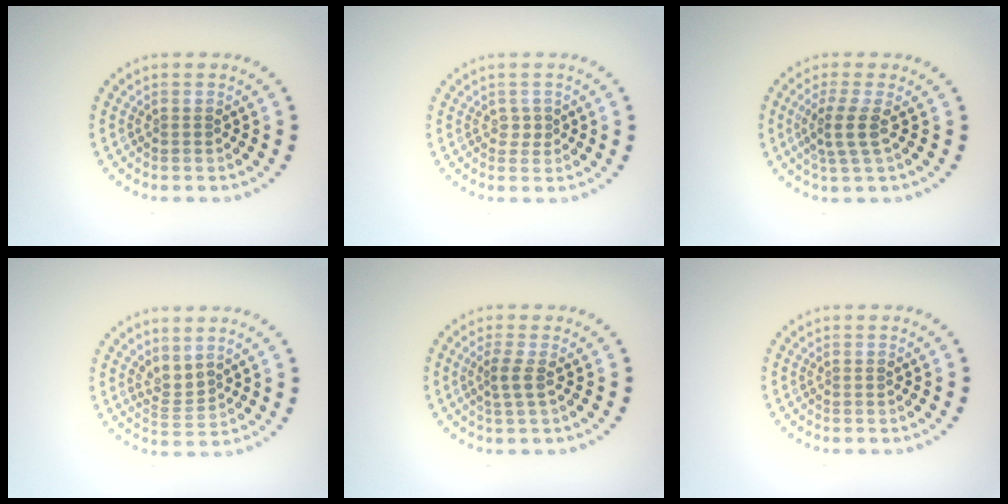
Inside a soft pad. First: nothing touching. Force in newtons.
{"total": 0.9, "press": 0.9, "slide": 0.3}
{"total": 2.6, "press": 2.1, "slide": 1.4}
{"total": 1.8, "press": 1.3, "slide": 1.3}
{"total": 1.6, "press": 1.2, "slide": 1.0}
{"total": 0.0}